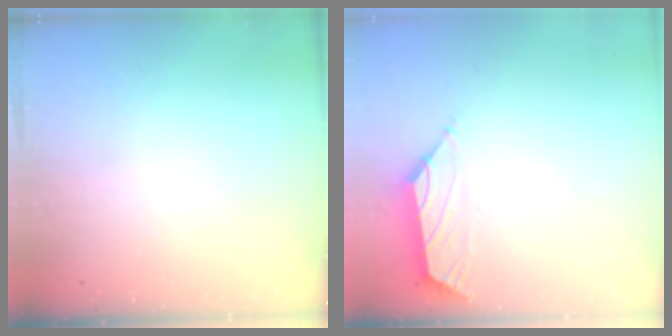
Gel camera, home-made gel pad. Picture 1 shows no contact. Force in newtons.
{"total": 1.6, "press": 1.4, "slide": 0.6}